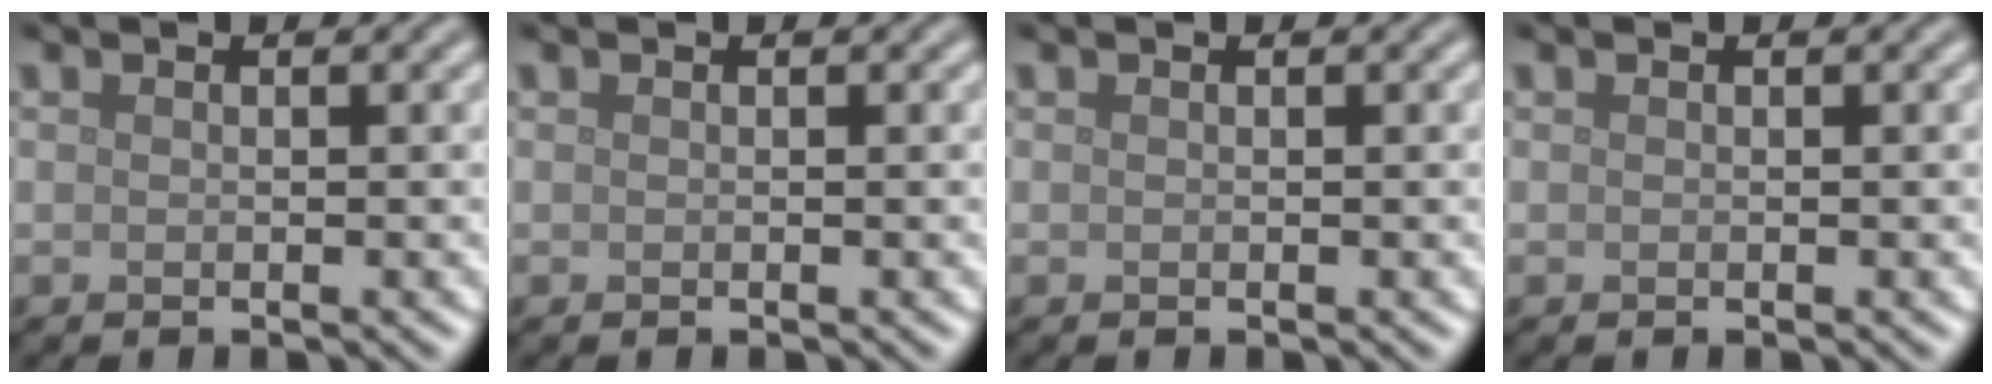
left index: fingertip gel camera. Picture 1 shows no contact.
{"total": 0.0}
{"total": 0.0}
{"total": 0.0}